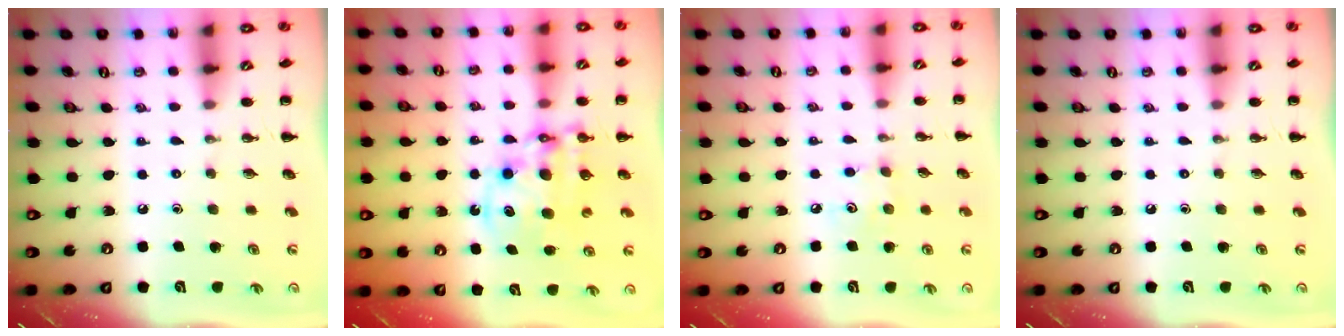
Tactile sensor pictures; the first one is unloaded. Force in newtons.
{"total": 11.6, "press": 11.2, "slide": 2.8}
{"total": 4.4, "press": 4.2, "slide": 1.1}
{"total": 0.0}